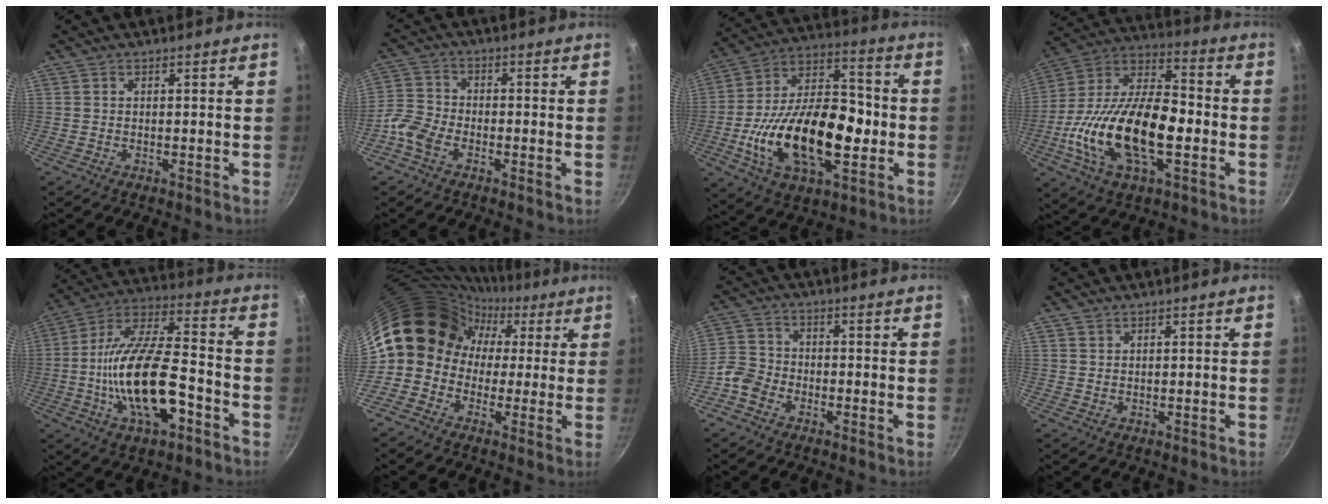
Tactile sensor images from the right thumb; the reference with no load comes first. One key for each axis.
{"total": 5.7, "fx": -3.3, "fy": 3.4, "fz": 3.1, "tx": -0.068, "ty": 0.027, "tz": -0.081}
{"total": 25.5, "fx": -4.9, "fy": 14.2, "fz": 20.6, "tx": -0.335, "ty": 0.035, "tz": -0.084}
{"total": 23.9, "fx": -4.9, "fy": 12.1, "fz": 20.0, "tx": -0.361, "ty": 0.039, "tz": -0.100}
{"total": 20.5, "fx": -6.4, "fy": 8.6, "fz": 17.5, "tx": -0.305, "ty": 0.039, "tz": -0.121}
{"total": 14.2, "fx": 0.4, "fy": 12.9, "fz": 5.9, "tx": -0.048, "ty": 0.048, "tz": -0.017}
{"total": 4.9, "fx": -2.8, "fy": 3.6, "fz": 1.8, "tx": -0.023, "ty": 0.029, "tz": -0.067}
{"total": 1.0, "fx": 0.7, "fy": 0.7, "fz": 0.1, "tx": 0.001, "ty": -0.001, "tz": 0.013}